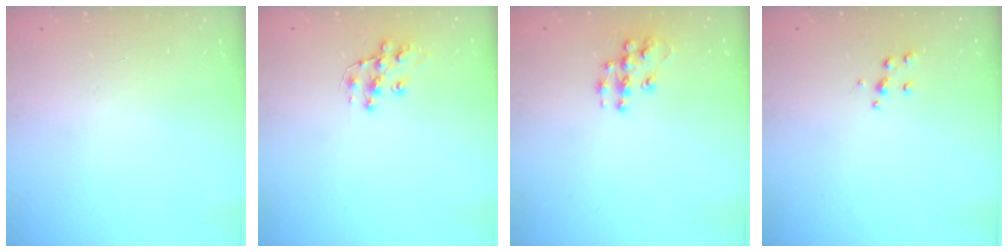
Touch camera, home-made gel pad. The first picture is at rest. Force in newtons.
{"total": 10.2, "press": 10.2, "slide": 0.8}
{"total": 9.2, "press": 9.2, "slide": 0.5}
{"total": 4.8, "press": 4.7, "slide": 0.6}